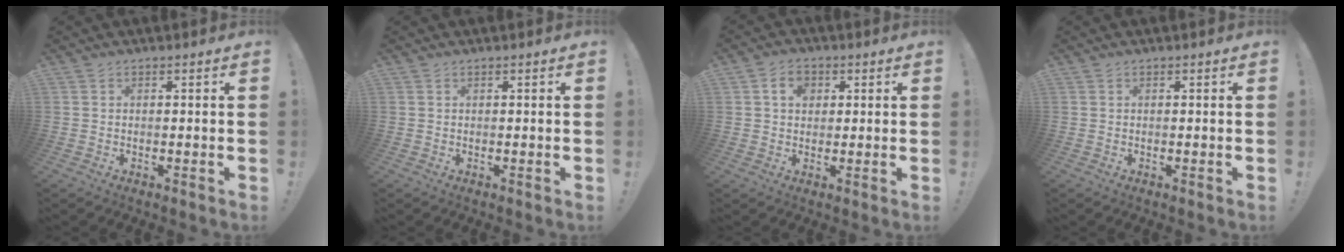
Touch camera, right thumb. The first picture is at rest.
{"total": 0.0}
{"total": 5.7, "force": [1.7, 4.1, 3.5], "torque": [-0.045, 0.004, 0.028]}
{"total": 0.0}